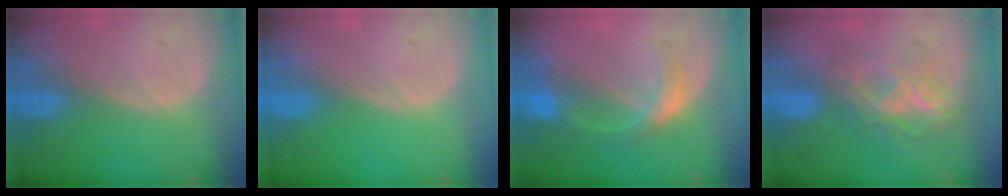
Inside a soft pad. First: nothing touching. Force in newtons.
{"total": 0.0}
{"total": 5.3, "press": 4.9, "slide": 2.1}
{"total": 7.1, "press": 6.2, "slide": 3.6}